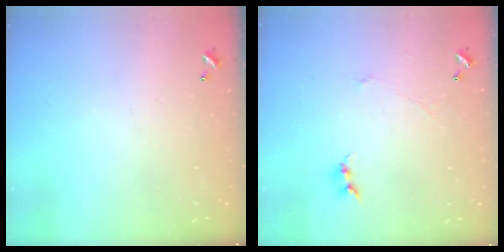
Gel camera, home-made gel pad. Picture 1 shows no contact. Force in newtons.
{"total": 0.0}